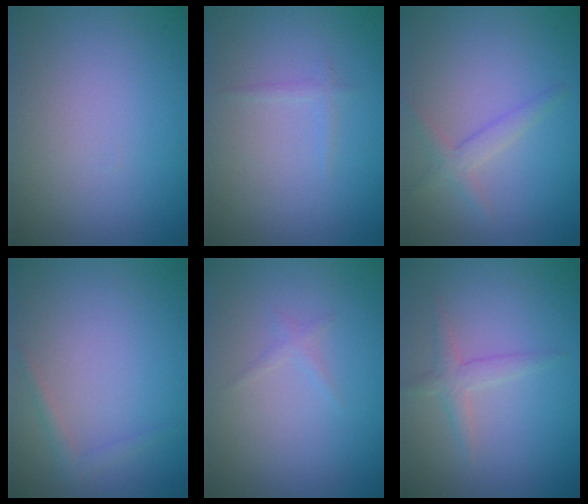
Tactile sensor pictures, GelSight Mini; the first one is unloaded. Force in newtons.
{"total": 0.7, "press": 0.7, "slide": 0.1}
{"total": 1.8, "press": 1.8, "slide": 0.1}
{"total": 1.1, "press": 1.1, "slide": 0.1}
{"total": 0.7, "press": 0.7, "slide": 0.1}
{"total": 1.7, "press": 1.7, "slide": 0.1}